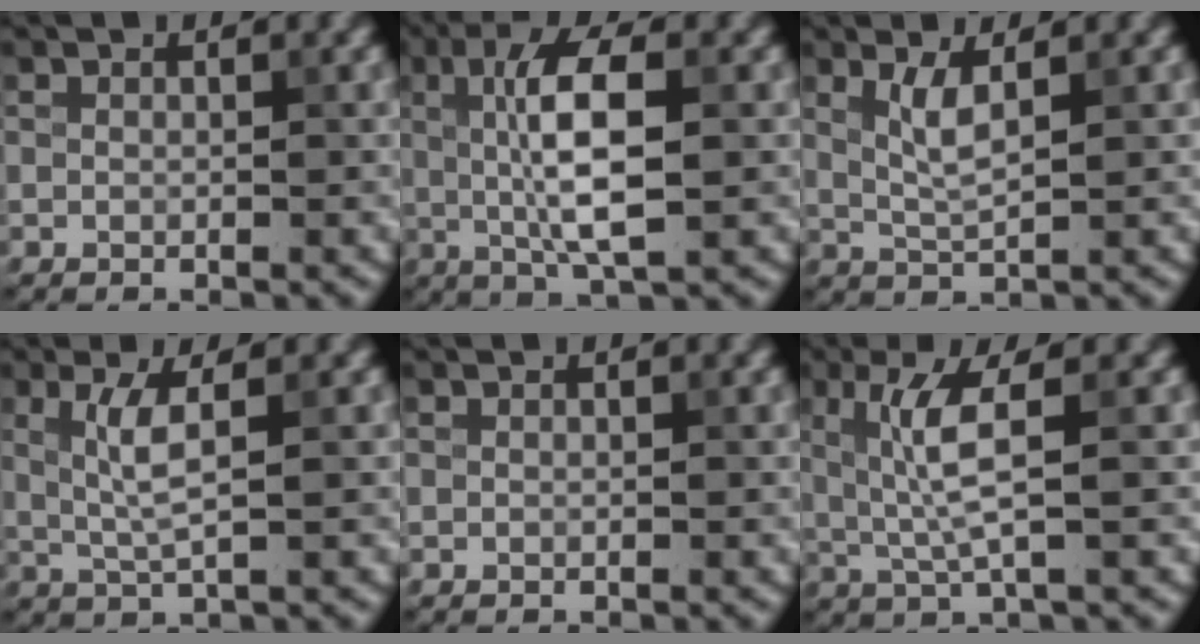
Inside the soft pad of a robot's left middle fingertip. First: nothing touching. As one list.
[{"total": 7.0, "force": [0.6, 2.1, 6.7], "torque": [-0.119, 0.006, 0.008]}, {"total": 2.6, "force": [1.0, 0.6, 2.4], "torque": [-0.053, -0.003, 0.022]}, {"total": 3.0, "force": [0.7, 0.5, 2.8], "torque": [-0.065, -0.001, 0.017]}, {"total": 0.0}, {"total": 4.1, "force": [0.6, 0.5, 4.0], "torque": [-0.089, -0.001, 0.019]}]